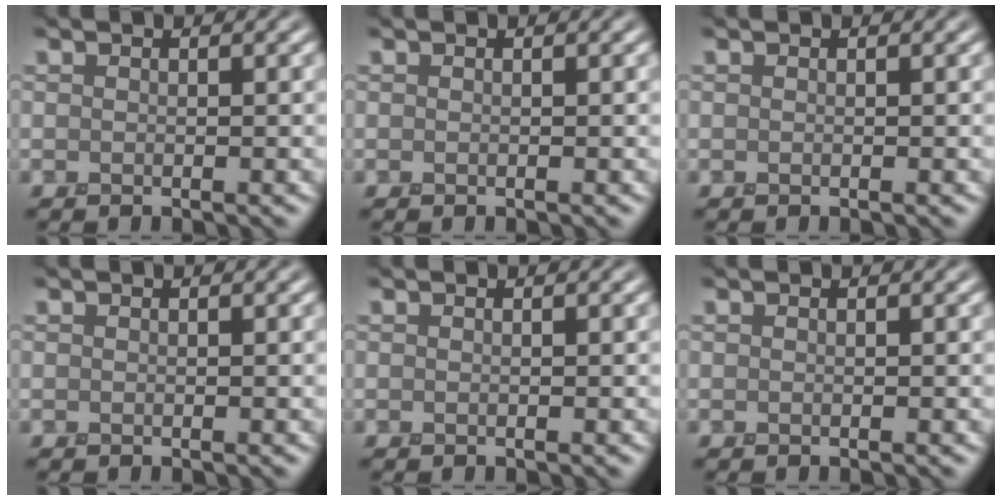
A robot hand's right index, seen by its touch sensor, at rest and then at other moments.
{"total": 0.0}
{"total": 0.0}
{"total": 0.0}
{"total": 0.0}
{"total": 0.0}